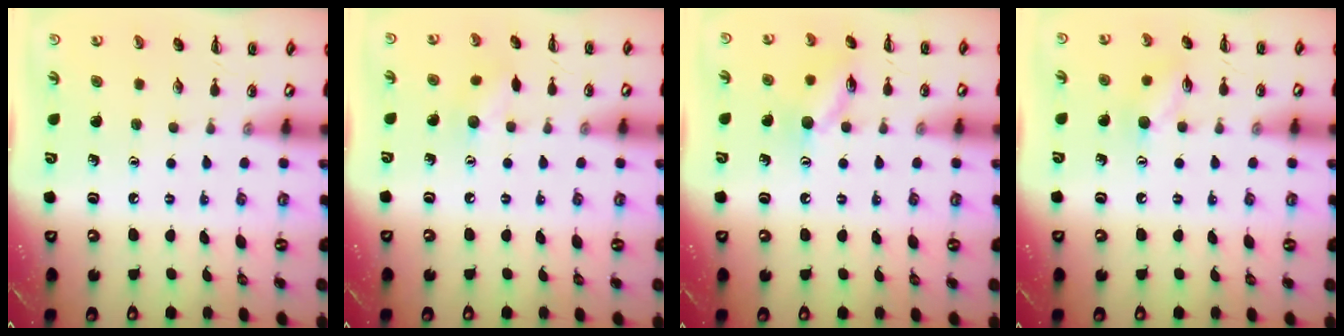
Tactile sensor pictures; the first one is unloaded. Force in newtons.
{"total": 6.2, "press": 6.1, "slide": 1.3}
{"total": 10.3, "press": 10.3, "slide": 0.6}
{"total": 7.7, "press": 7.7, "slide": 0.9}